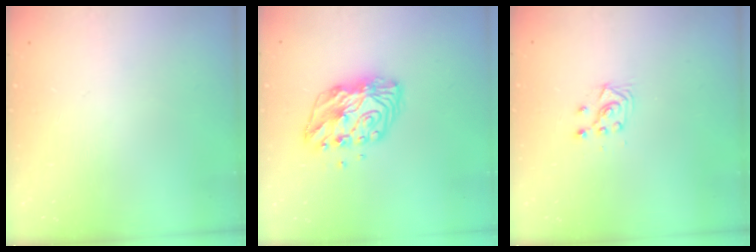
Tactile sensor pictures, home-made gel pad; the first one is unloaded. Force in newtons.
{"total": 11.2, "press": 11.2, "slide": 0.9}
{"total": 3.7, "press": 3.6, "slide": 0.9}